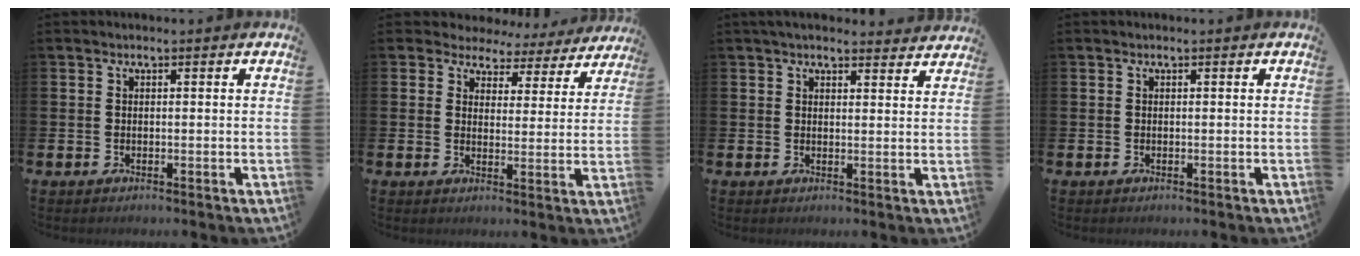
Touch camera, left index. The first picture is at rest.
{"total": 3.9, "force": [3.3, 2.0, 0.2], "torque": [-0.020, -0.028, 0.052]}
{"total": 3.5, "force": [3.3, 0.7, 0.7], "torque": [-0.007, -0.017, 0.059]}
{"total": 0.0}